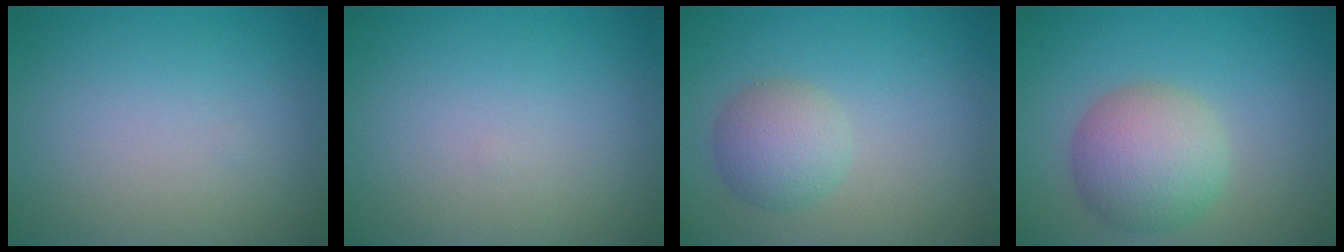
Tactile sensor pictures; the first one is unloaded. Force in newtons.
{"total": 0.0}
{"total": 3.3, "press": 3.3, "slide": 0.1}
{"total": 5.8, "press": 5.8, "slide": 0.4}